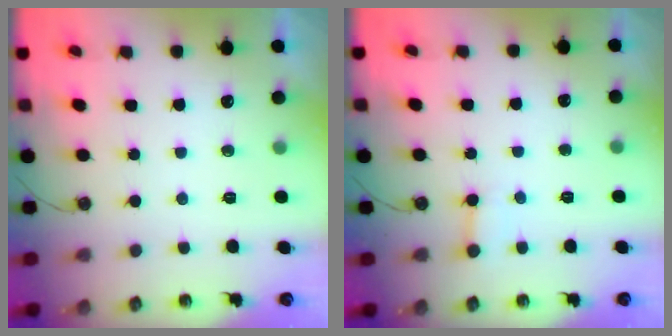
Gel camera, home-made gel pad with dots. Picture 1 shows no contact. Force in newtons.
{"total": 2.5, "press": 2.5, "slide": 0.4}